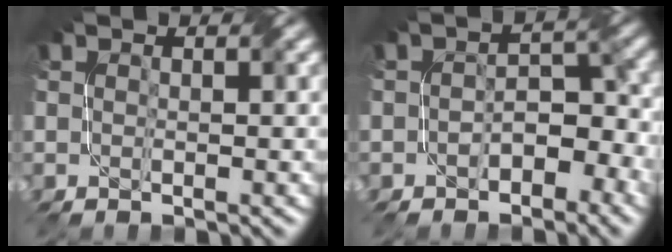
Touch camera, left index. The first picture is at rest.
{"total": 3.6, "force": [-1.5, 2.3, 2.4], "torque": [-0.023, 0.009, -0.022]}